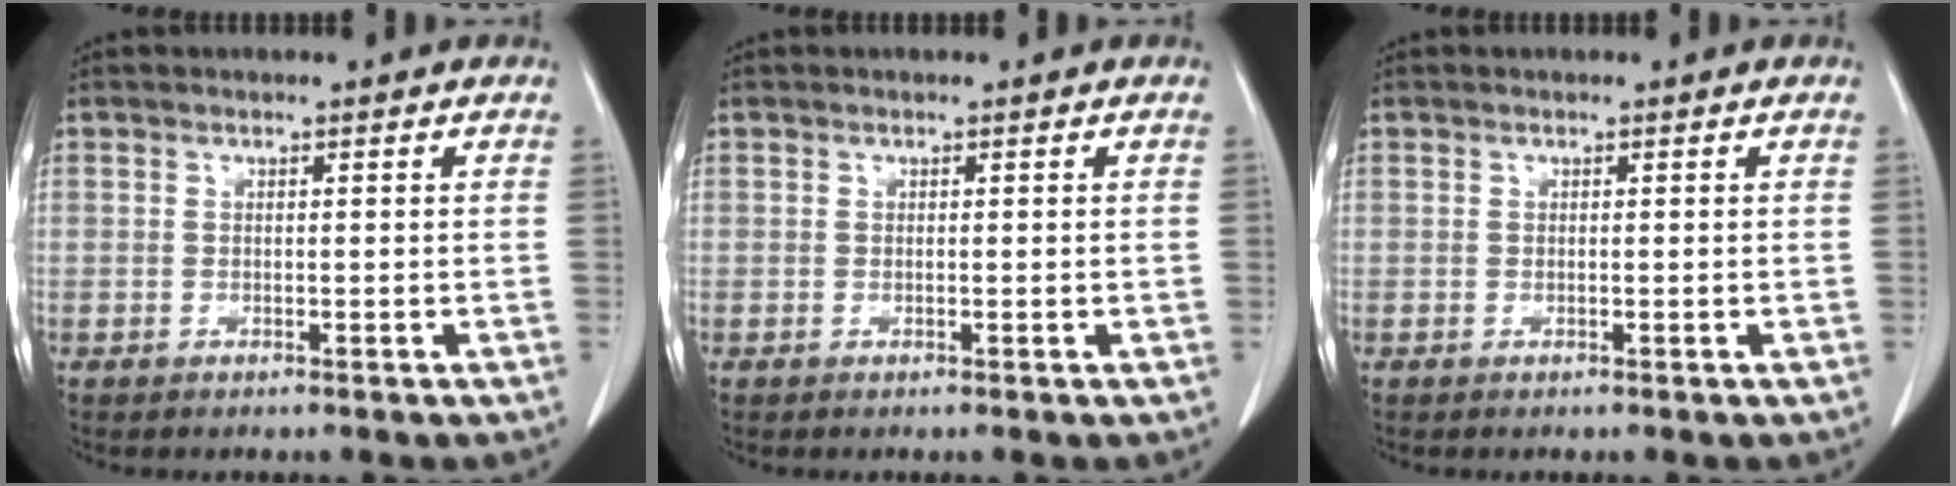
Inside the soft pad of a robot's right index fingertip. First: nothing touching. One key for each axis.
{"total": 0.0}
{"total": 0.0}